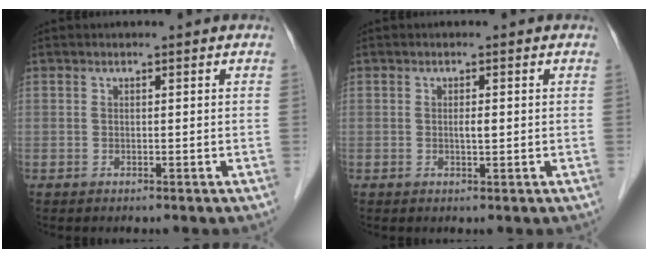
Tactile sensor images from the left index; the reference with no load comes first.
{"total": 1.1, "force": [0.1, 0.2, 1.1], "torque": [-0.019, 0.000, 0.001]}